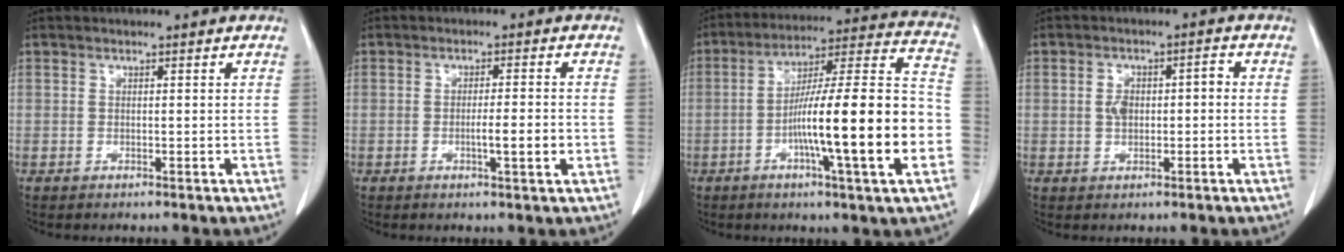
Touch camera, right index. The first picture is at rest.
{"total": 4.1, "force": [-1.1, 0.2, 4.0], "torque": [-0.062, -0.003, -0.016]}
{"total": 21.0, "force": [-5.4, 0.8, 20.2], "torque": [-0.287, 0.012, -0.086]}
{"total": 4.1, "force": [-0.1, 2.3, 3.5], "torque": [-0.065, 0.019, 0.000]}